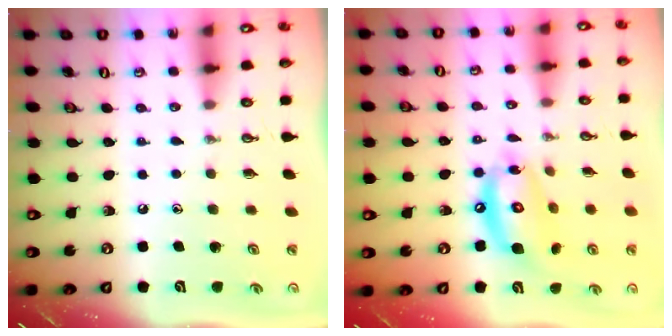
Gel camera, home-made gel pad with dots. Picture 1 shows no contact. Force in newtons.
{"total": 13.5, "press": 13.4, "slide": 1.6}